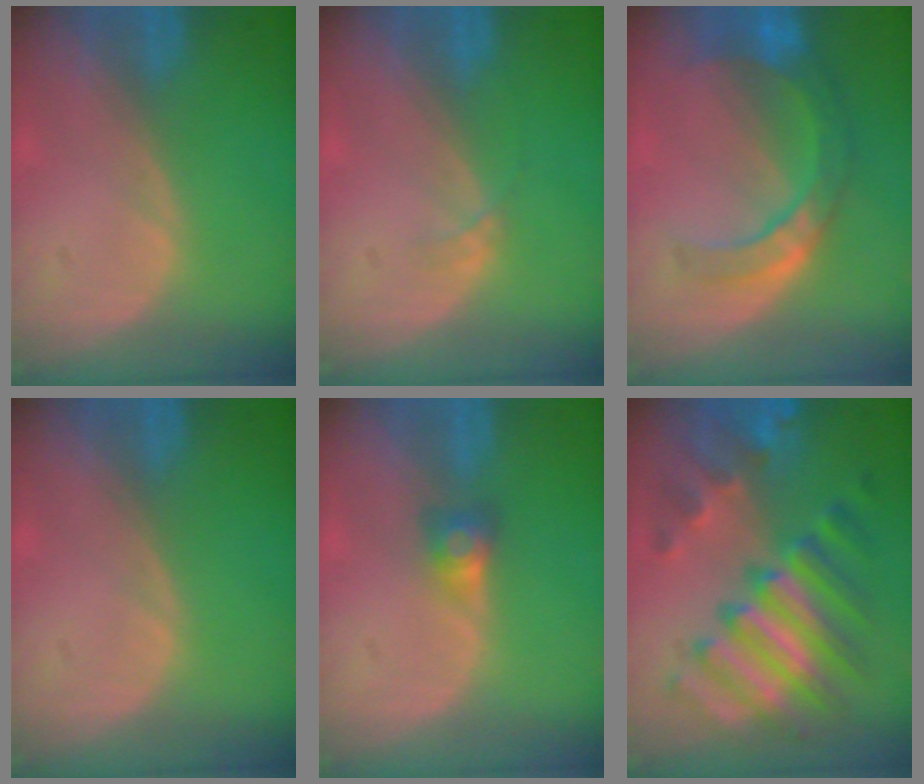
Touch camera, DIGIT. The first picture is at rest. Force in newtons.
{"total": 0.9, "press": 0.9, "slide": 0.1}
{"total": 7.7, "press": 7.3, "slide": 2.4}
{"total": 0.0}
{"total": 2.6, "press": 2.4, "slide": 1.0}
{"total": 11.6, "press": 11.6, "slide": 1.1}